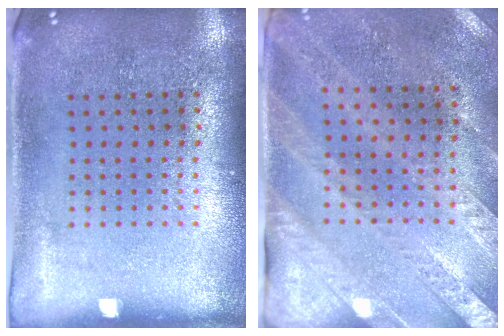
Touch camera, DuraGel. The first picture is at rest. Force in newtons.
{"total": 2.4, "press": 2.1, "slide": 1.2}